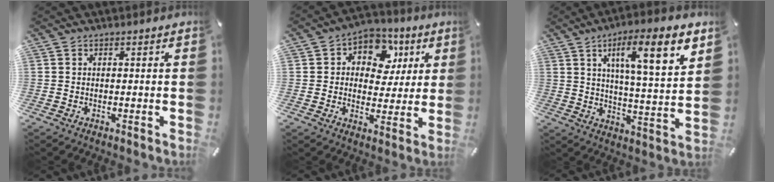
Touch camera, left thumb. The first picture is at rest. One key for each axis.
{"total": 9.7, "fx": 3.1, "fy": 7.9, "fz": 4.7, "tx": -0.061, "ty": -0.018, "tz": 0.051}
{"total": 14.4, "fx": 7.5, "fy": 3.4, "fz": 11.8, "tx": -0.176, "ty": -0.032, "tz": 0.113}